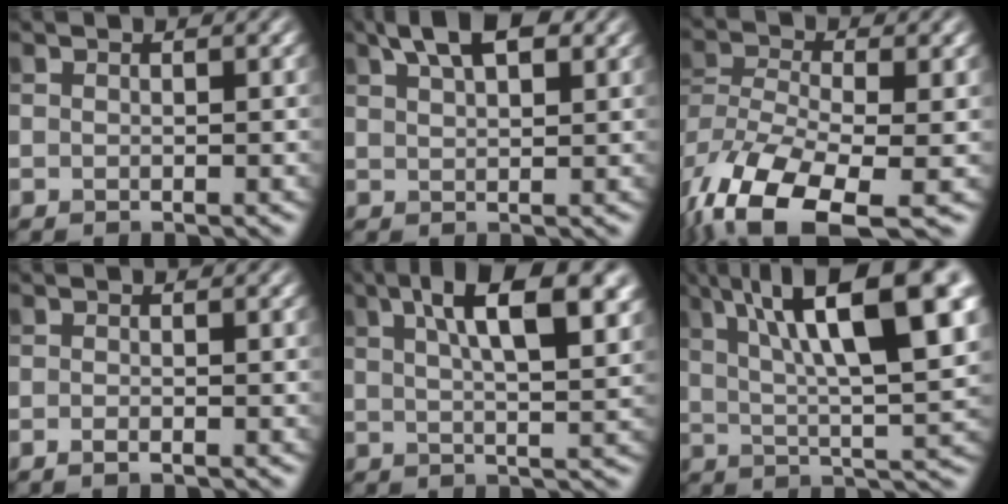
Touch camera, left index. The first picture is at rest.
{"total": 4.9, "force": [3.0, 1.9, 3.4], "torque": [-0.052, 0.012, 0.050]}
{"total": 12.7, "force": [-7.9, 5.5, 8.3], "torque": [-0.189, -0.032, -0.123]}
{"total": 0.9, "force": [-0.5, 0.2, 0.7], "torque": [-0.011, -0.002, -0.009]}
{"total": 9.7, "force": [4.0, 3.3, 8.2], "torque": [-0.101, 0.020, 0.055]}
{"total": 14.6, "force": [6.4, 3.8, 12.6], "torque": [-0.195, 0.018, 0.106]}